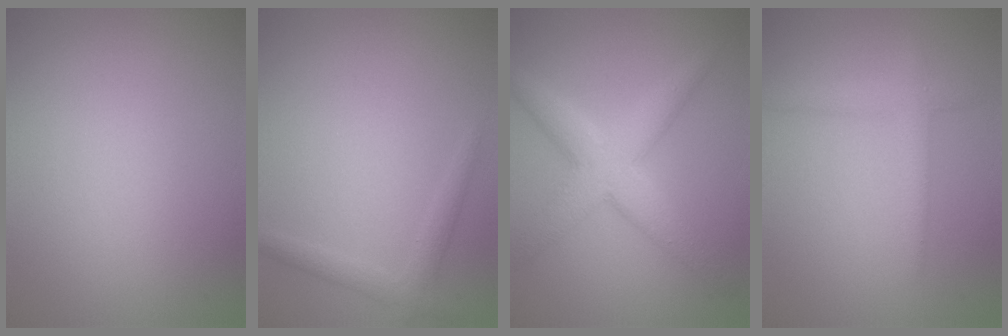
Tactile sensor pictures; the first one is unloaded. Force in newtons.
{"total": 1.8, "press": 1.7, "slide": 0.1}
{"total": 4.7, "press": 4.7, "slide": 0.1}
{"total": 2.1, "press": 2.1, "slide": 0.0}